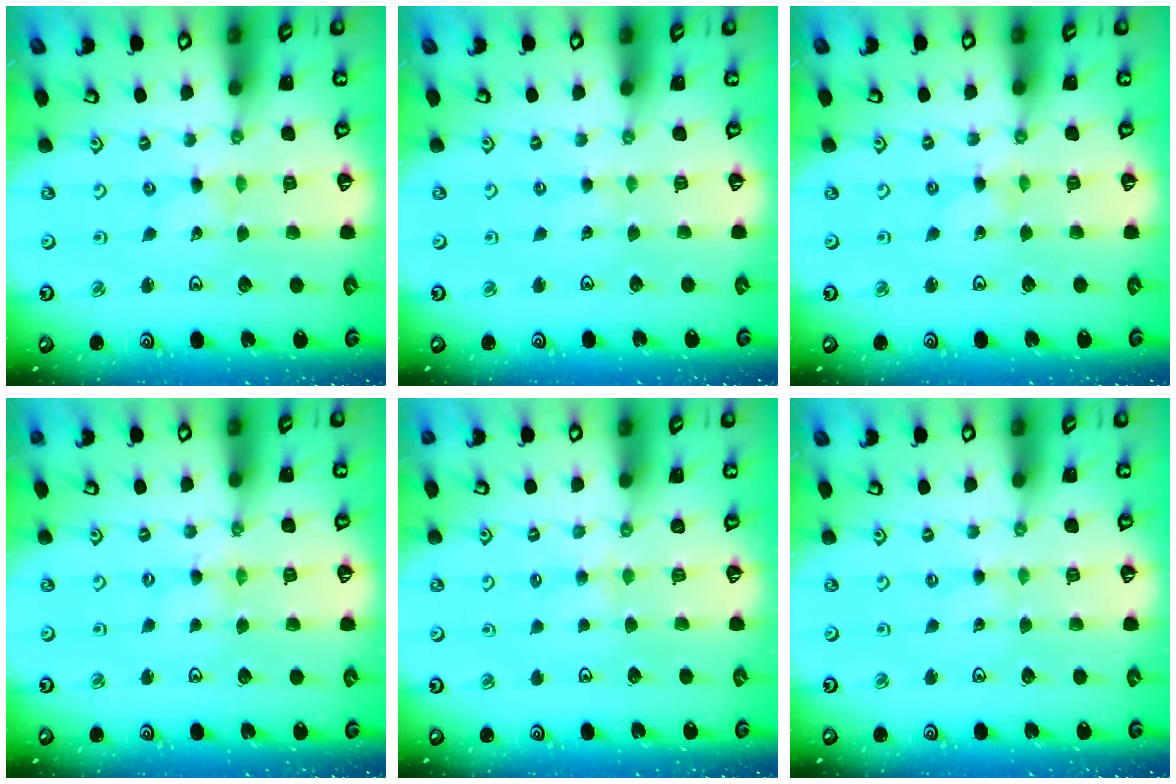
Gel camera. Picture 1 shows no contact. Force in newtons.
{"total": 0.0}
{"total": 0.0}
{"total": 2.4, "press": 2.3, "slide": 0.4}
{"total": 1.8, "press": 1.8, "slide": 0.4}
{"total": 0.0}